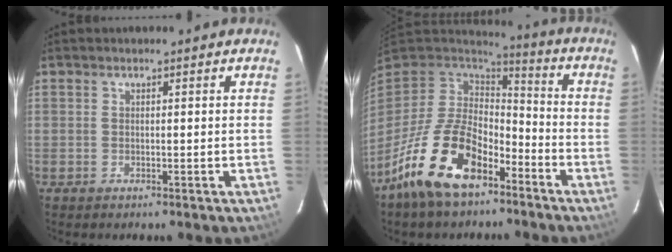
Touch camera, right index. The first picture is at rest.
{"total": 17.6, "force": [-10.4, 8.8, 11.1], "torque": [-0.224, -0.015, -0.186]}